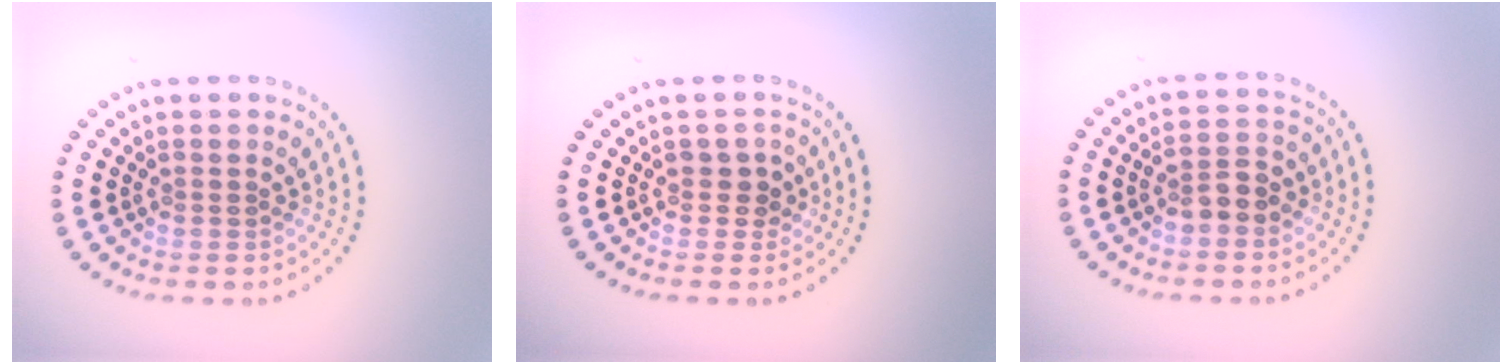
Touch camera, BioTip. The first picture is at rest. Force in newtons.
{"total": 1.3, "press": 1.2, "slide": 0.6}
{"total": 2.5, "press": 2.4, "slide": 0.6}